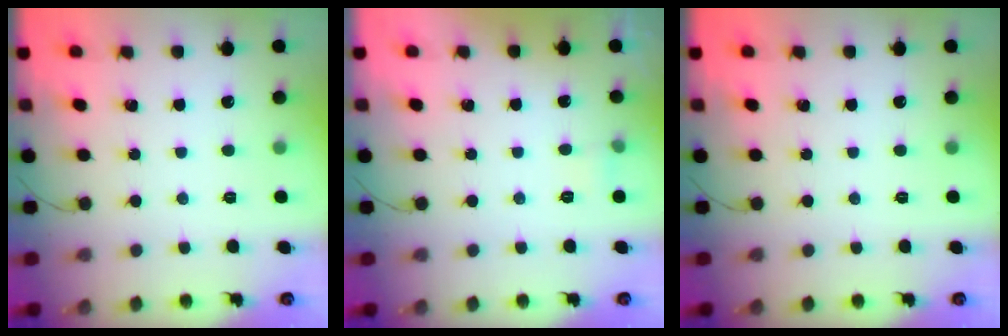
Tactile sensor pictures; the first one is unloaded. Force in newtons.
{"total": 4.2, "press": 3.3, "slide": 2.6}
{"total": 0.0}